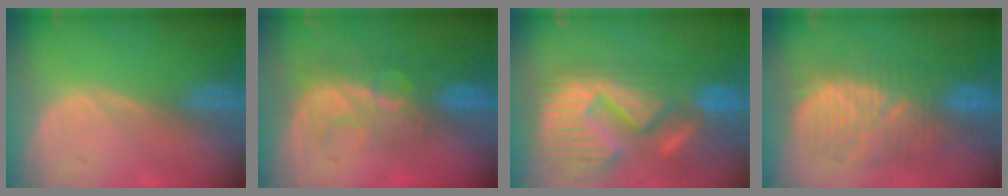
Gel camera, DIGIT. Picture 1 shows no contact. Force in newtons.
{"total": 8.1, "press": 7.4, "slide": 3.2}
{"total": 15.1, "press": 12.7, "slide": 8.2}
{"total": 10.6, "press": 10.4, "slide": 2.3}